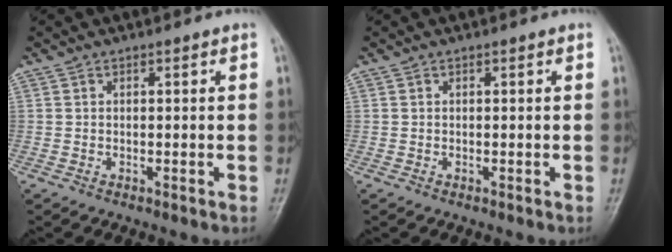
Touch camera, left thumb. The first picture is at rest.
{"total": 0.0}